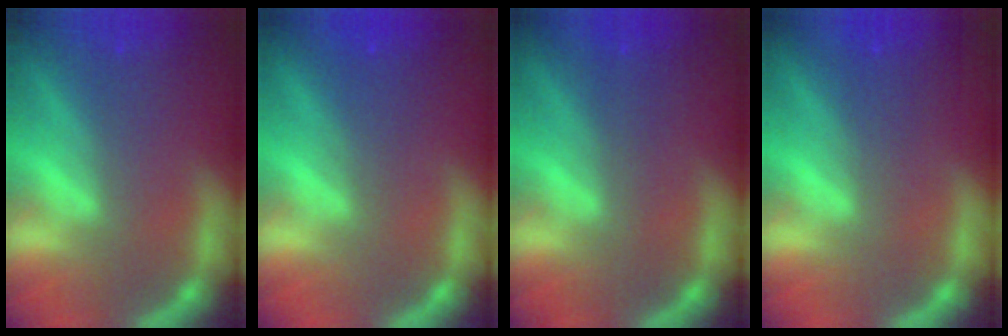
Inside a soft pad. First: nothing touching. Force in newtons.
{"total": 2.0}
{"total": 1.0}
{"total": 1.5}